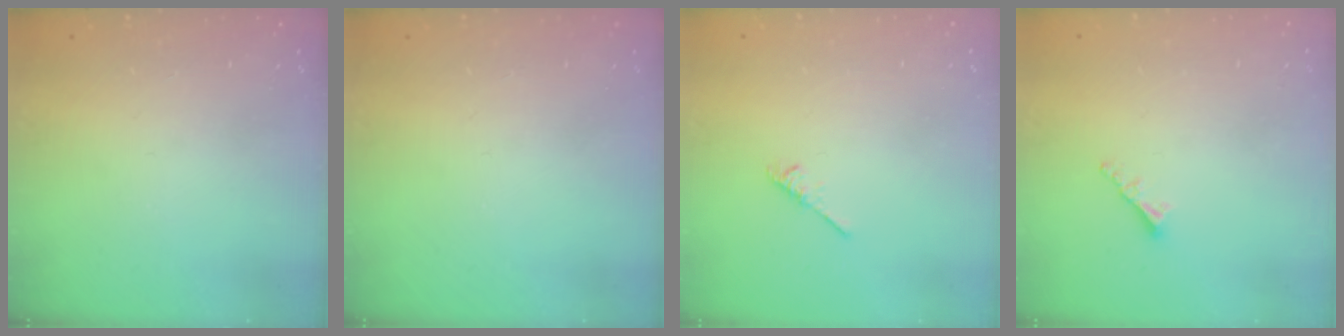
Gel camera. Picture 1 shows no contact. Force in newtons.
{"total": 0.0}
{"total": 1.9, "press": 1.8, "slide": 0.5}
{"total": 2.0, "press": 2.0, "slide": 0.5}